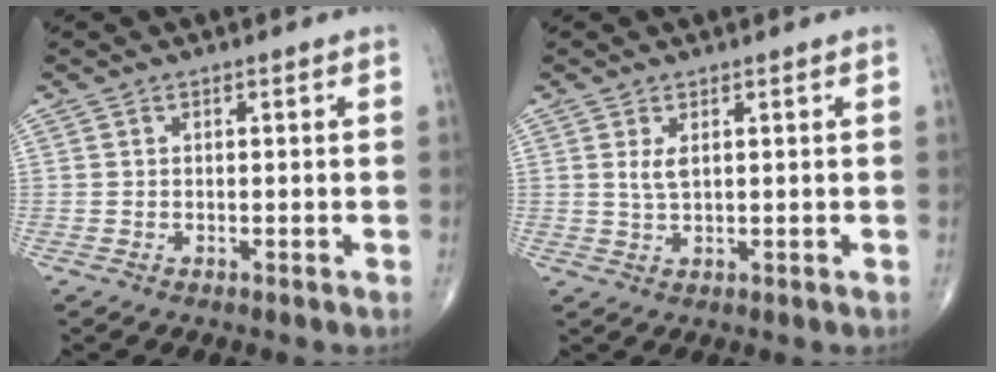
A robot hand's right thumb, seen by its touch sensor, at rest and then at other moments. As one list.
[{"total": 2.3, "force": [0.8, 0.9, 1.9], "torque": [-0.041, -0.005, 0.021]}]